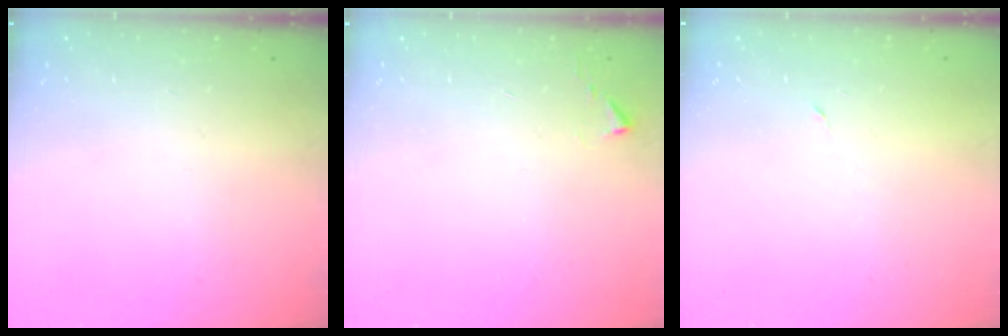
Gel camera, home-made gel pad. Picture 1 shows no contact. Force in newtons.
{"total": 2.7, "press": 2.7, "slide": 0.5}
{"total": 3.1, "press": 2.9, "slide": 1.1}